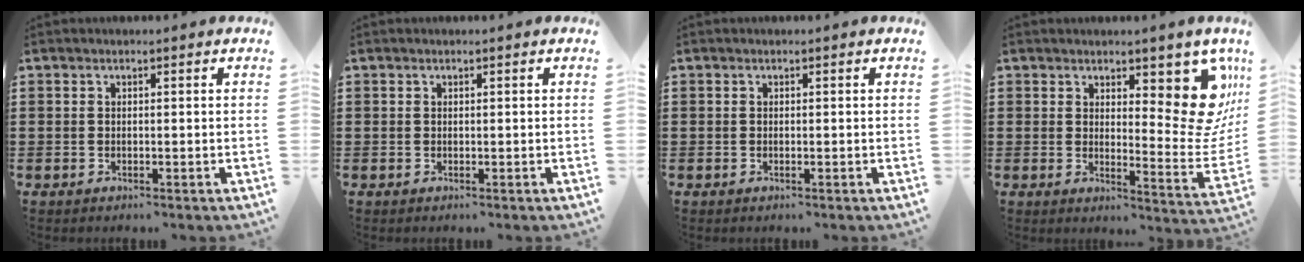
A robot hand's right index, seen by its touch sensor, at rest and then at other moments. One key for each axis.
{"total": 0.0}
{"total": 0.0}
{"total": 10.3, "fx": 5.7, "fy": 3.8, "fz": 7.7, "tx": -0.091, "ty": -0.048, "tz": 0.101}